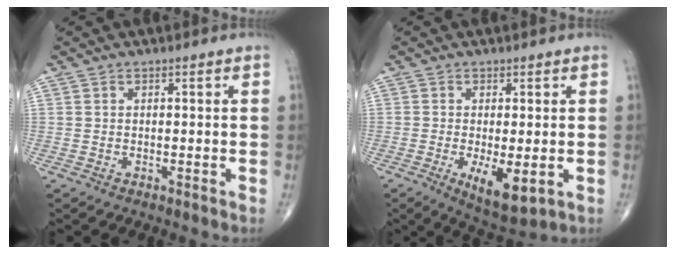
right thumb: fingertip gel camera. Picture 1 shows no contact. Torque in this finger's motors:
{"motor_torque": [0.12, 0.03, 0.05, -0.09, 0.17]}